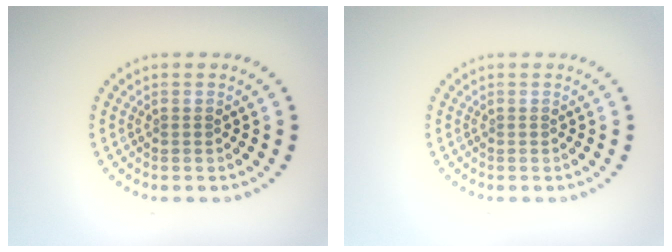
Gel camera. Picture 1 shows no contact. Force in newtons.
{"total": 0.0}